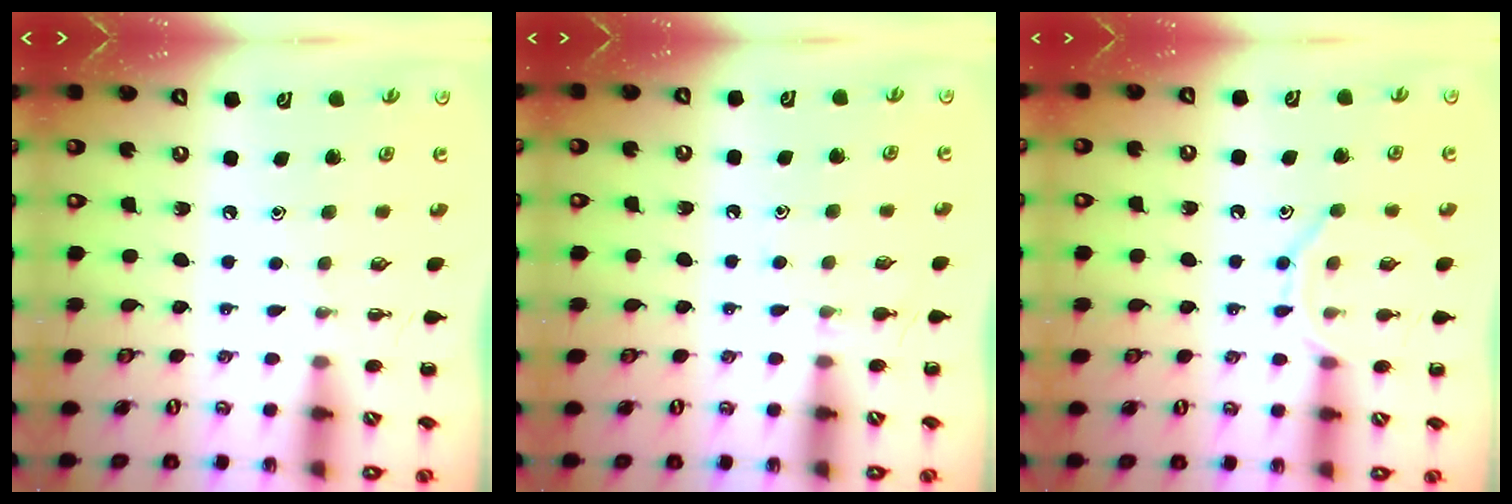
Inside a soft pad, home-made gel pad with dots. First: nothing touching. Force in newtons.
{"total": 4.0, "press": 3.8, "slide": 1.3}
{"total": 10.2, "press": 10.1, "slide": 0.6}